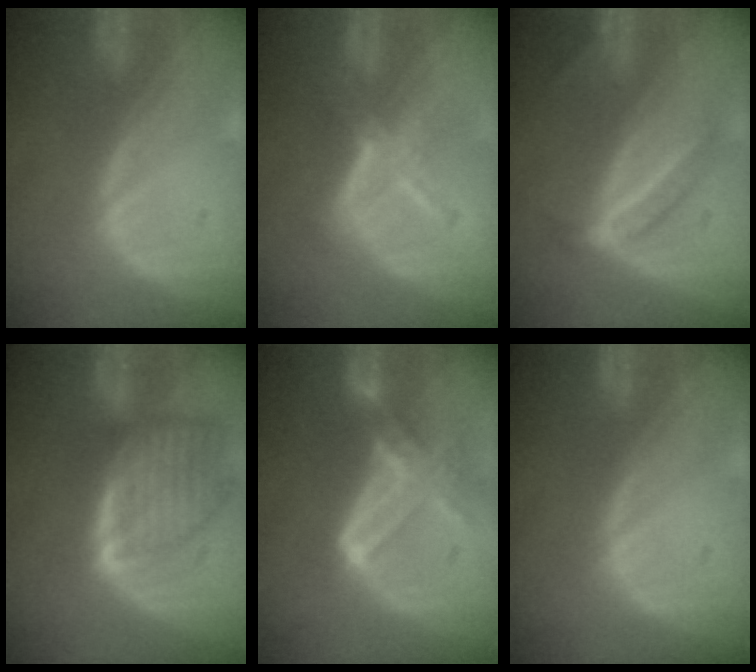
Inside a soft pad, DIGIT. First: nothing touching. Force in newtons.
{"total": 5.0, "press": 4.9, "slide": 0.8}
{"total": 4.4, "press": 4.3, "slide": 0.8}
{"total": 8.1, "press": 7.4, "slide": 3.3}
{"total": 6.4, "press": 6.4, "slide": 0.6}
{"total": 0.0}